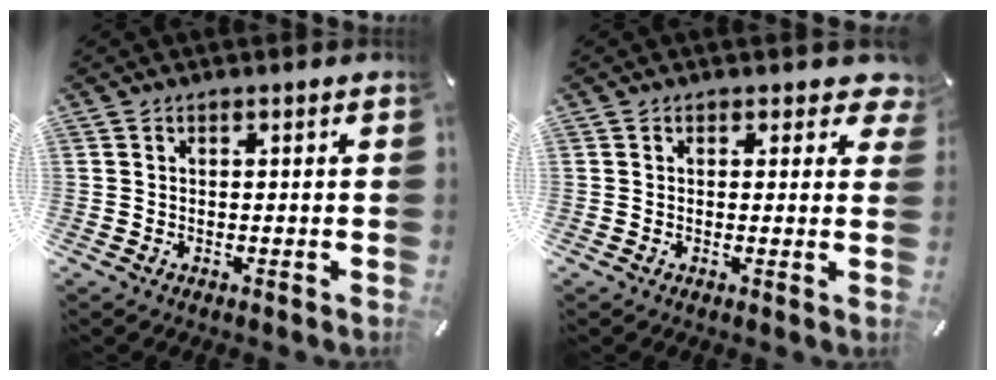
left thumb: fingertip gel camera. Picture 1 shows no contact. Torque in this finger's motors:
{"motor_torque": [0.60, 0.04, 0.39, 0.06, 0.02]}